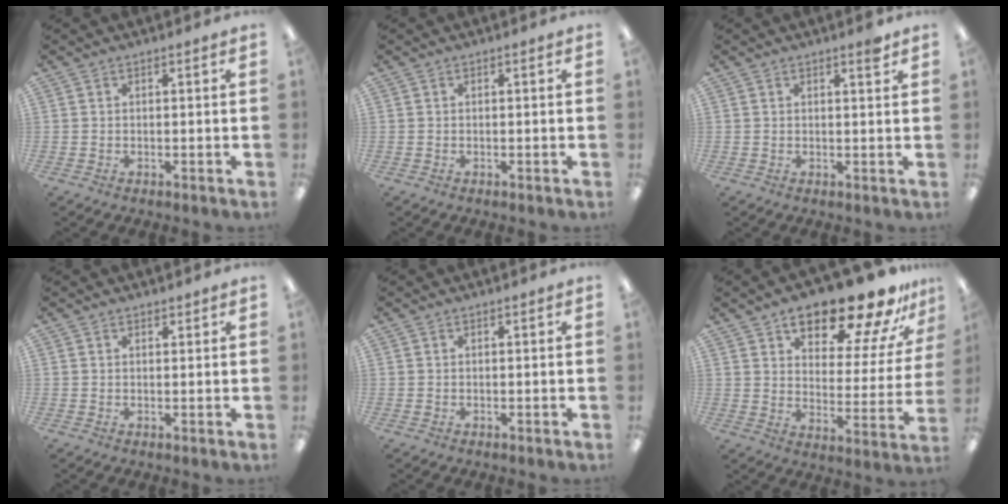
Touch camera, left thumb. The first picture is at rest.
{"total": 0.0}
{"total": 2.1, "force": [1.6, 0.3, 1.2], "torque": [-0.012, -0.005, 0.025]}
{"total": 1.1, "force": [1.0, 0.5, 0.1], "torque": [-0.002, 0.000, 0.019]}
{"total": 0.0}
{"total": 20.5, "force": [16.0, 6.8, 11.0], "torque": [-0.151, -0.113, 0.260]}